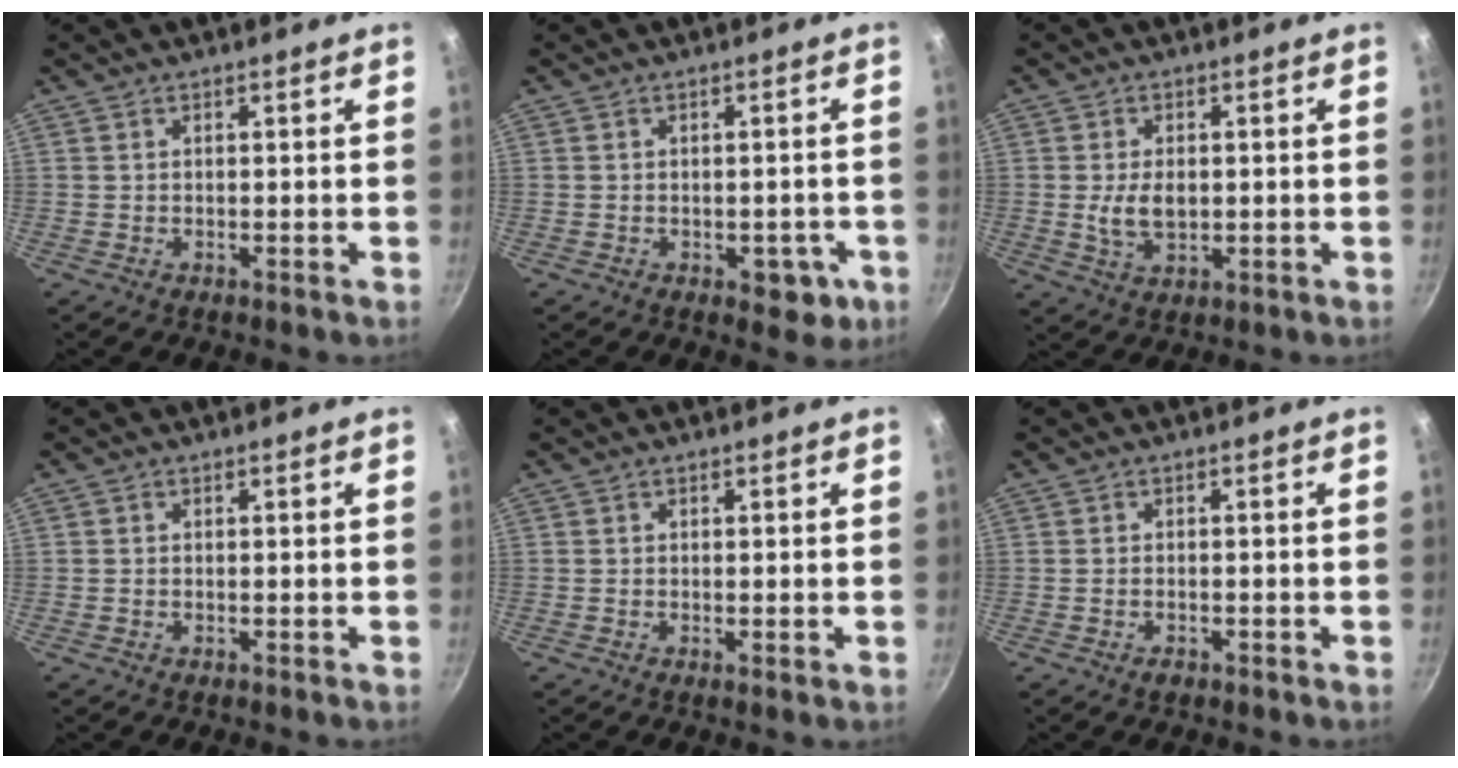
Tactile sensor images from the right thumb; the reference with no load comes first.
{"total": 4.9, "force": [-2.0, 3.0, 3.3], "torque": [-0.014, 0.010, -0.022]}
{"total": 5.5, "force": [0.0, 3.4, 4.3], "torque": [-0.076, -0.006, 0.004]}
{"total": 0.0}
{"total": 0.6, "force": [-0.1, 0.2, 0.6], "torque": [-0.014, -0.004, -0.003]}
{"total": 1.3, "force": [-0.8, 0.7, 0.7], "torque": [-0.012, 0.007, -0.013]}